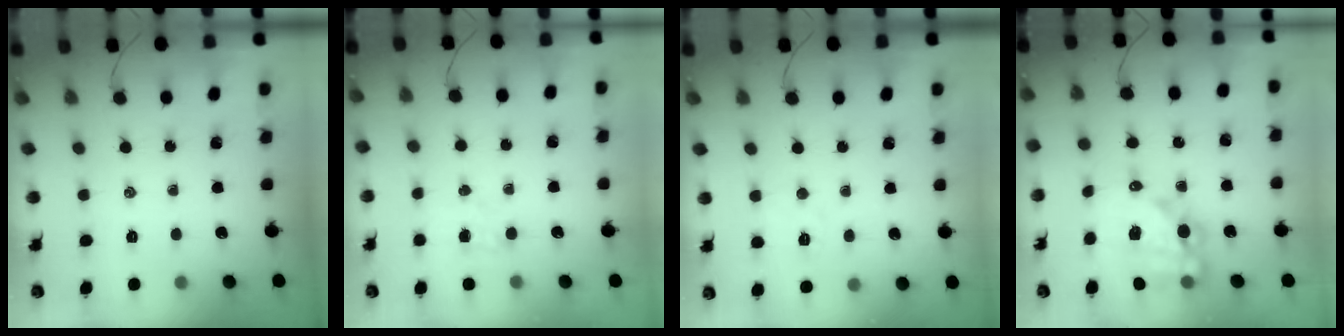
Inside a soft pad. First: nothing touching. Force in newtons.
{"total": 3.4, "press": 3.3, "slide": 0.9}
{"total": 3.5, "press": 3.4, "slide": 0.8}
{"total": 14.5, "press": 14.1, "slide": 3.4}